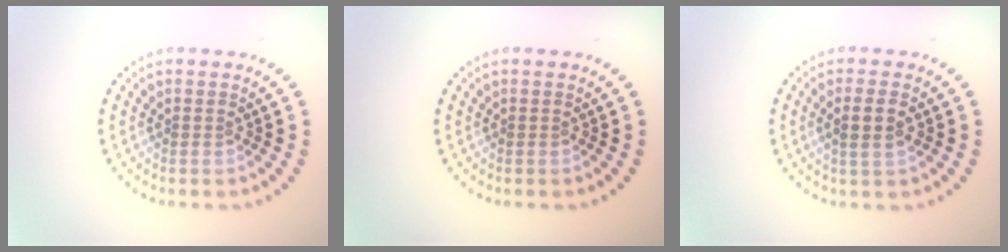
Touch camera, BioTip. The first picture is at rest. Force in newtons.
{"total": 0.0}
{"total": 2.3, "press": 2.1, "slide": 0.8}